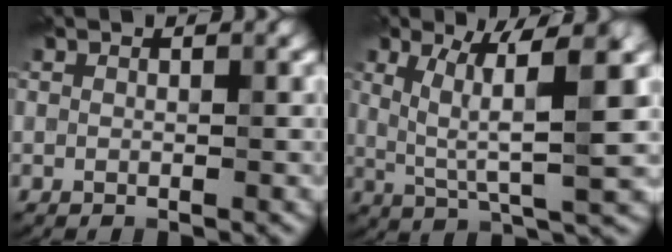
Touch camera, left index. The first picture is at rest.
{"total": 7.0, "force": [1.4, 1.2, 6.7], "torque": [-0.121, -0.003, 0.029]}